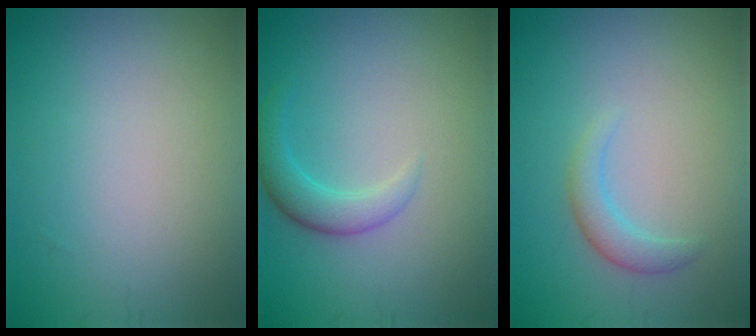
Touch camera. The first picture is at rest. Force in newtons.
{"total": 2.5, "press": 2.5, "slide": 0.1}
{"total": 1.9, "press": 1.9, "slide": 0.0}